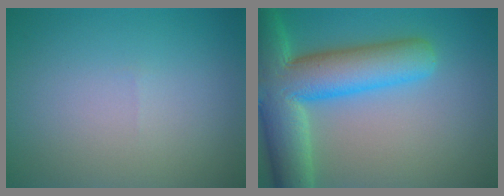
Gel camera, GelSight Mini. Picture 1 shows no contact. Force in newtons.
{"total": 11.3, "press": 11.2, "slide": 0.6}